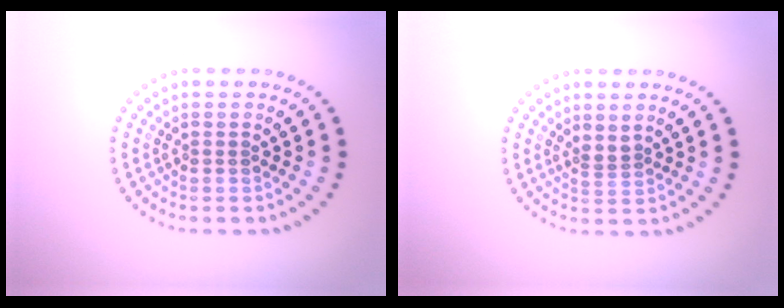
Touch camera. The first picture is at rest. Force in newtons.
{"total": 1.1, "press": 0.8, "slide": 0.8}